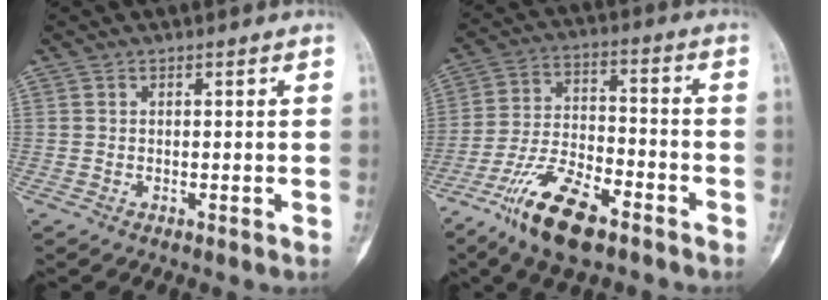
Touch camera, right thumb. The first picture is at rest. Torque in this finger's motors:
{"motor_torque": [-0.07, -0.02, 0.81, -0.63, 0.09]}